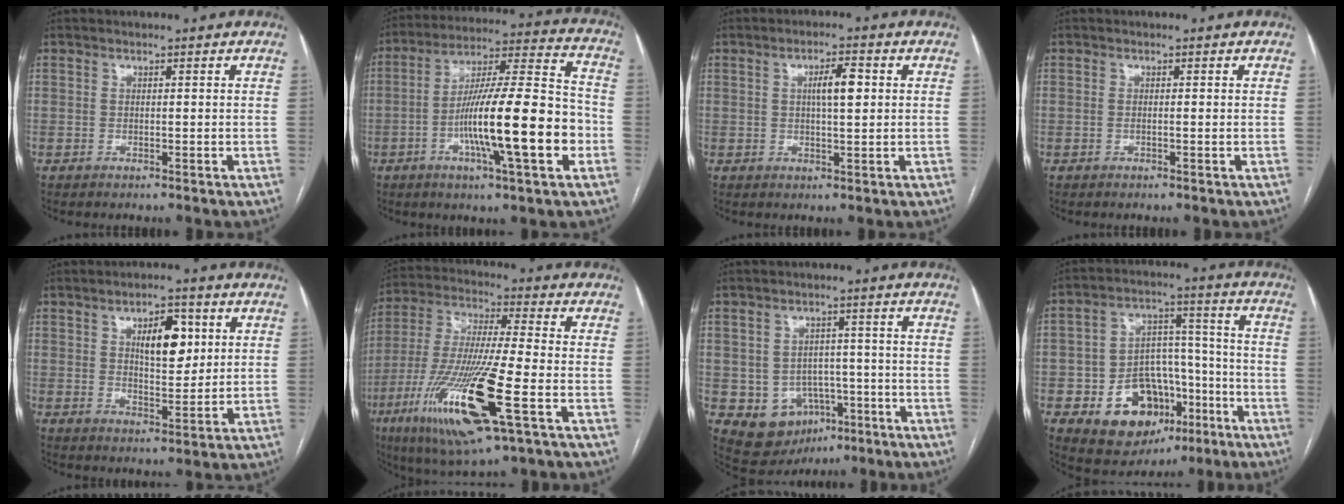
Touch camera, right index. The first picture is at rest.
{"total": 19.1, "force": [-5.1, 1.6, 18.4], "torque": [-0.312, 0.002, -0.083]}
{"total": 4.6, "force": [1.0, 0.9, 4.4], "torque": [-0.076, 0.006, 0.015]}
{"total": 0.6, "force": [-0.1, 0.0, 0.6], "torque": [-0.014, -0.002, 0.001]}
{"total": 7.9, "force": [2.6, 3.3, 6.7], "torque": [-0.105, 0.006, 0.045]}
{"total": 19.9, "force": [-7.4, 1.8, 18.4], "torque": [-0.400, -0.040, -0.134]}
{"total": 8.5, "force": [-2.9, 7.2, 3.4], "torque": [-0.050, 0.023, -0.029]}
{"total": 14.5, "force": [-6.1, 10.3, 8.2], "torque": [-0.120, 0.036, -0.078]}